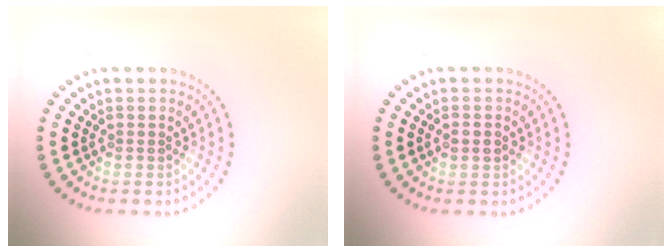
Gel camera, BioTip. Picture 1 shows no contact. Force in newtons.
{"total": 1.5, "press": 1.5, "slide": 0.1}